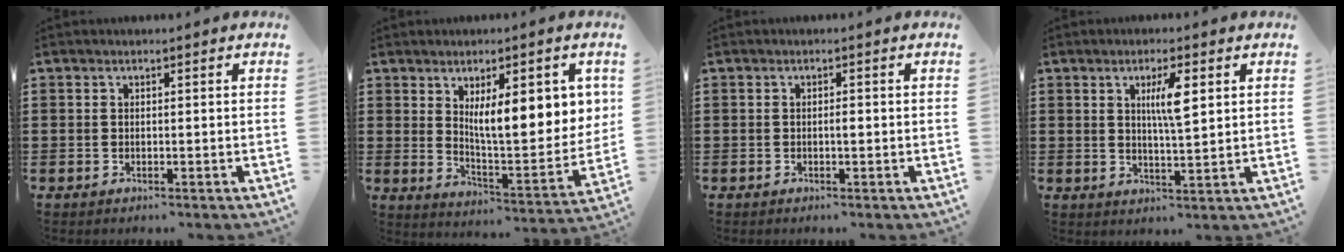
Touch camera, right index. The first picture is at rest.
{"total": 10.1, "force": [3.8, 2.8, 8.9], "torque": [-0.145, -0.014, 0.059]}
{"total": 1.0, "force": [-0.1, 0.3, 0.9], "torque": [-0.018, -0.002, -0.002]}
{"total": 5.2, "force": [1.7, 1.1, 4.8], "torque": [-0.091, 0.004, 0.023]}